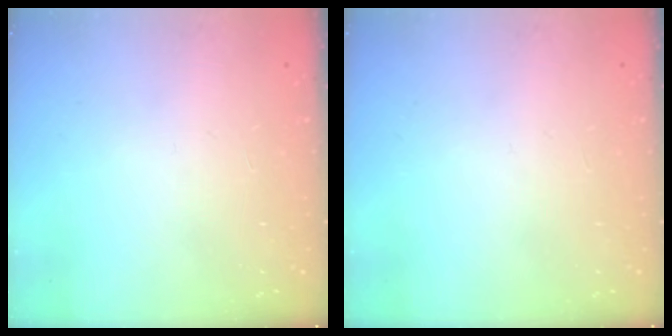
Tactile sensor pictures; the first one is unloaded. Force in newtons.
{"total": 0.0}